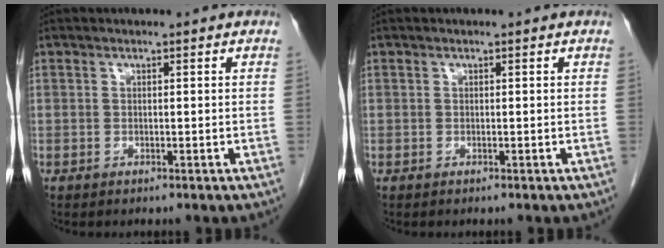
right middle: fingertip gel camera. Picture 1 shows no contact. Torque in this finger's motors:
{"motor_torque": [0.27, -0.17, 0.04, 0.00]}